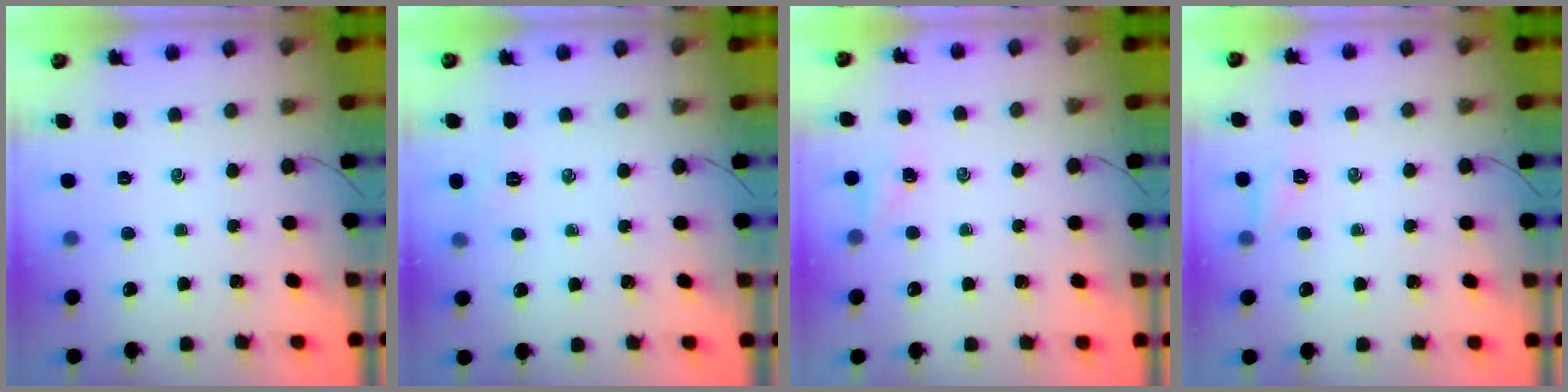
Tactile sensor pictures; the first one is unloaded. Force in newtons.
{"total": 3.8, "press": 3.7, "slide": 0.8}
{"total": 3.8, "press": 3.6, "slide": 1.0}
{"total": 4.2, "press": 4.0, "slide": 1.3}